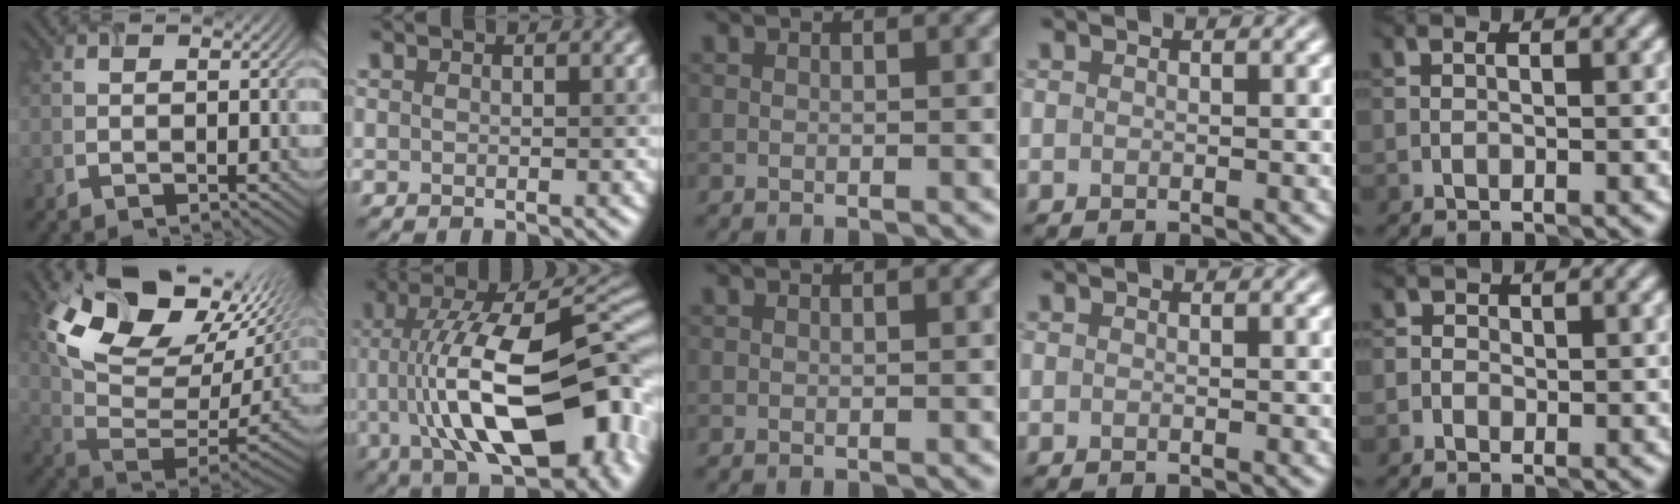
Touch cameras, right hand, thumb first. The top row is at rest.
{"thumb": {"total": 17.9, "force": [8.1, 9.8, 12.6], "torque": [-0.253, 0.003, 0.159]}, "index": {"total": 16.1, "force": [-1.5, 6.5, 14.6], "torque": [-0.202, 0.031, -0.027]}, "little": {"total": 0.5, "force": [-0.2, 0.4, -0.4], "torque": [0.013, 0.002, -0.004]}}